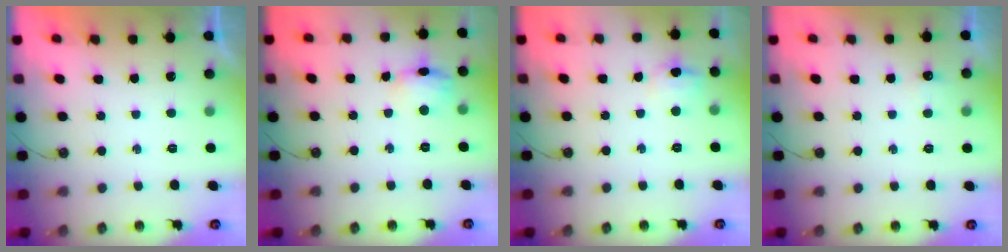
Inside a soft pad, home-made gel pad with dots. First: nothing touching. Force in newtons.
{"total": 9.2, "press": 9.2, "slide": 1.2}
{"total": 9.1, "press": 5.0, "slide": 7.6}
{"total": 3.9, "press": 3.1, "slide": 2.4}